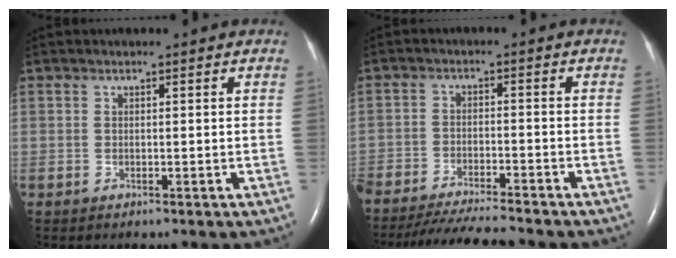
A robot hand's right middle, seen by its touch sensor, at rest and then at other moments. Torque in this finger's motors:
{"motor_torque": [0.91, -0.92, 0.16, 0.06]}